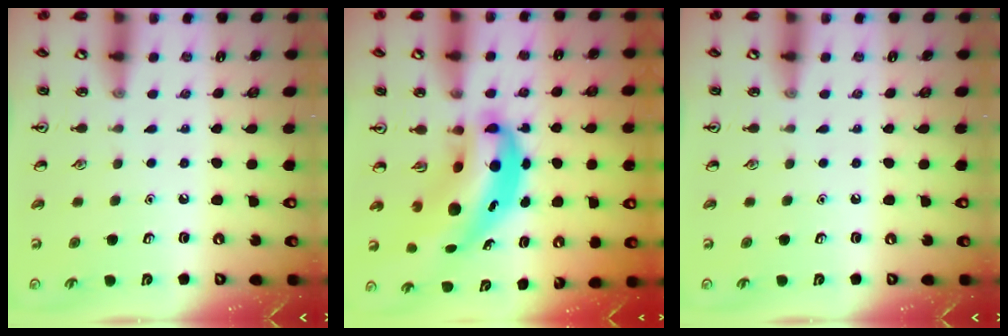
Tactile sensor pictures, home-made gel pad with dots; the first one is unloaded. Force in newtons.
{"total": 9.5, "press": 9.1, "slide": 2.7}
{"total": 0.0}